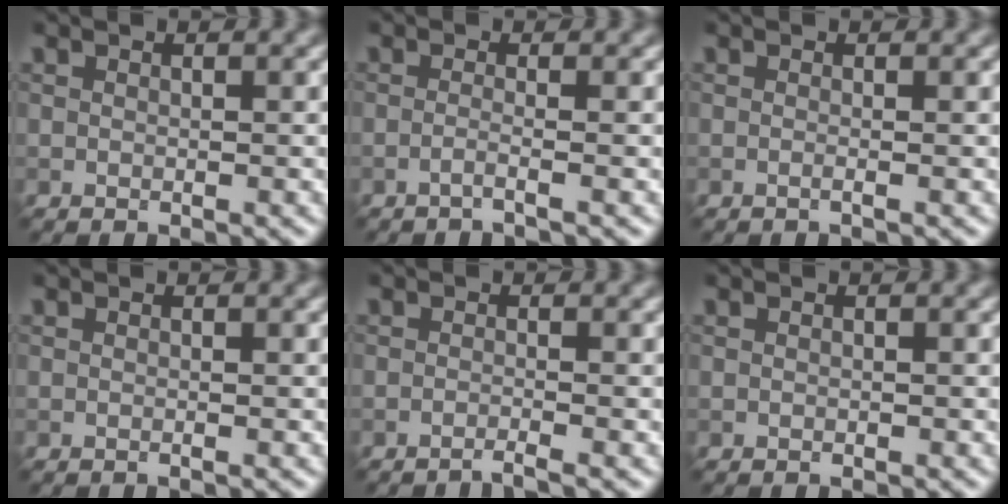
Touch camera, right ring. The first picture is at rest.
{"total": 1.2, "force": [-0.7, 0.2, 1.0], "torque": [-0.009, -0.001, -0.025]}
{"total": 0.6, "force": [-0.1, 0.1, 0.6], "torque": [-0.010, -0.009, -0.010]}
{"total": 0.0}
{"total": 1.2, "force": [-1.0, 0.0, 0.7], "torque": [-0.005, -0.004, -0.027]}
{"total": 0.0}